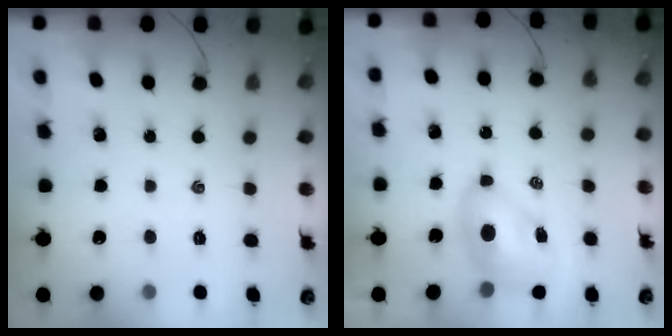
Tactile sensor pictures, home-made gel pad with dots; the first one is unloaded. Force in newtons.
{"total": 7.0, "press": 6.9, "slide": 1.2}